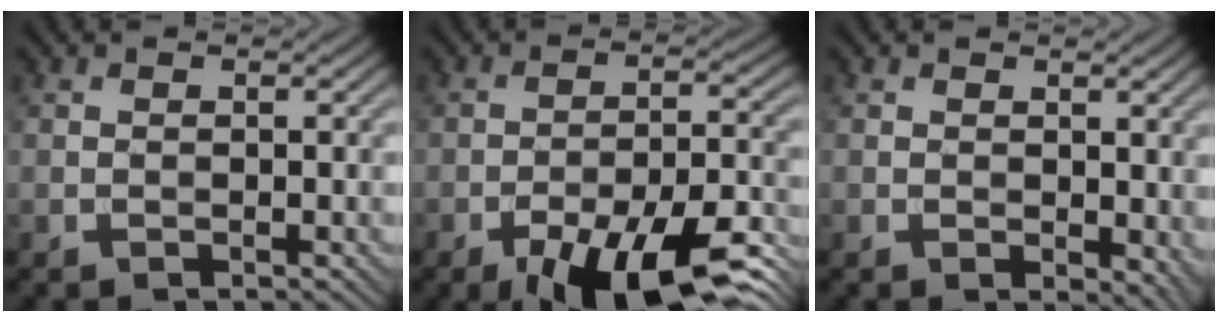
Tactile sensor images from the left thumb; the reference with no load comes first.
{"total": 12.7, "force": [-7.9, 4.1, 9.1], "torque": [-0.148, -0.002, -0.131]}
{"total": 3.2, "force": [0.0, 1.9, 2.5], "torque": [-0.029, -0.009, 0.003]}